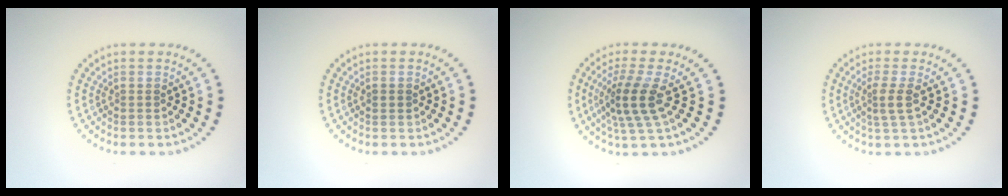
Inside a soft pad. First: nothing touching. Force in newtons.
{"total": 0.8, "press": 0.8, "slide": 0.1}
{"total": 3.8, "press": 2.9, "slide": 2.5}
{"total": 2.0, "press": 1.5, "slide": 1.4}